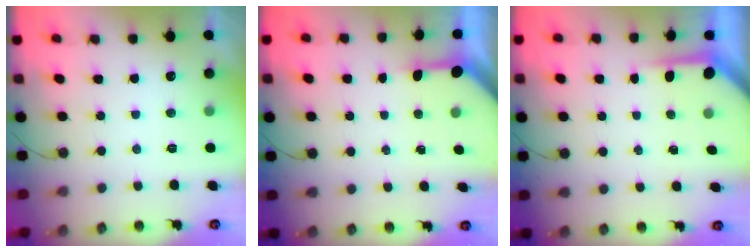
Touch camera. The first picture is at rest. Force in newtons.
{"total": 3.4, "press": 3.3, "slide": 0.4}
{"total": 4.0, "press": 4.0, "slide": 0.3}